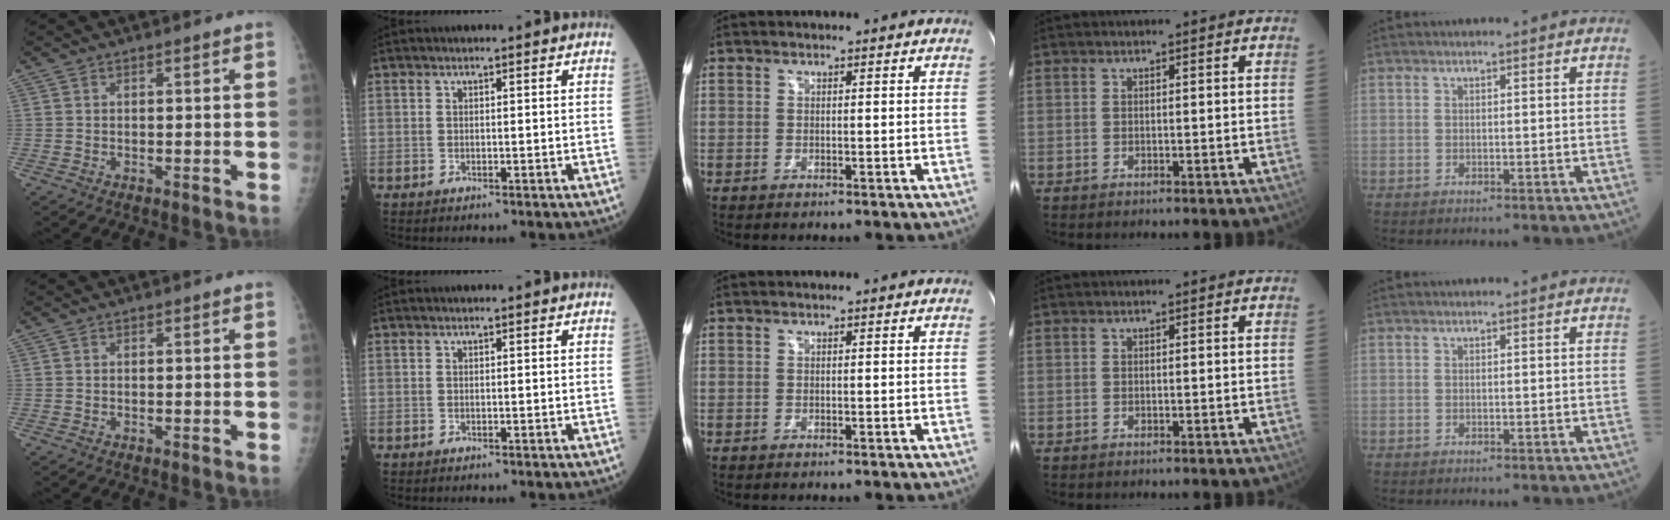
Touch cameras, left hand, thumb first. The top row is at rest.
{}